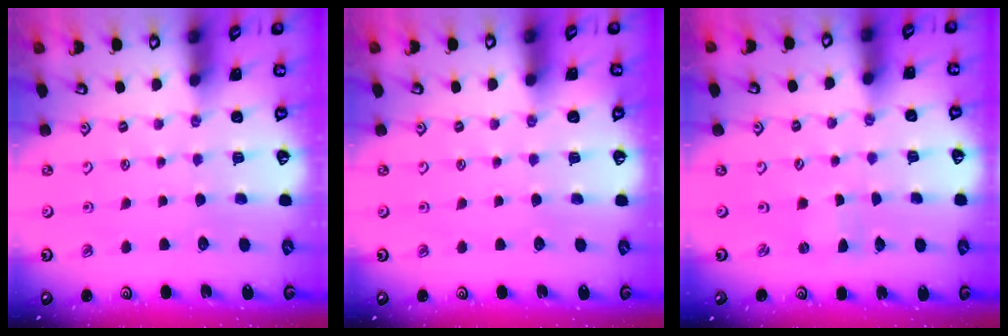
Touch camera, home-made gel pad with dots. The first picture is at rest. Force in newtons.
{"total": 0.0}
{"total": 0.0}